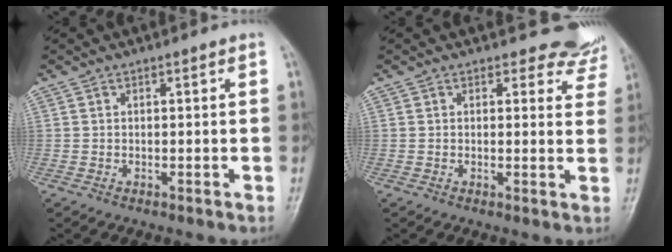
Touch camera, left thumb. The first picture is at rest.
{"total": 5.6, "force": [5.0, 2.4, -0.6], "torque": [0.052, -0.031, 0.030]}